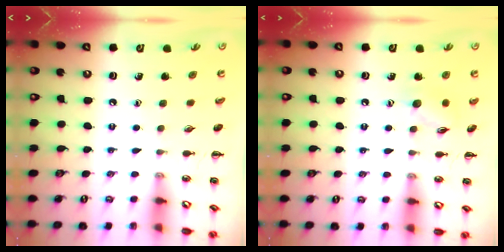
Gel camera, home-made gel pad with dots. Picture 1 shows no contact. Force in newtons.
{"total": 7.3, "press": 7.3, "slide": 0.9}